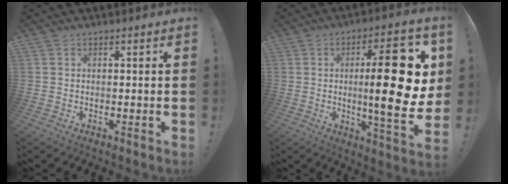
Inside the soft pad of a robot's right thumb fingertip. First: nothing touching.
{"total": 21.9, "force": [1.9, 5.2, 21.1], "torque": [-0.307, -0.010, 0.023]}